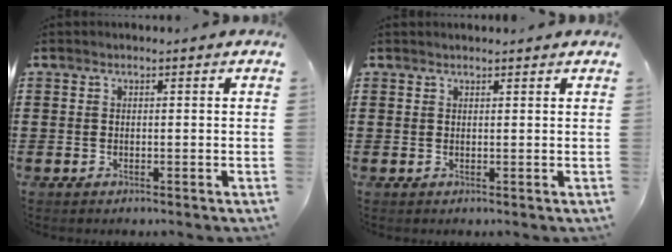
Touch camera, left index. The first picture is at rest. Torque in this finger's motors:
{"motor_torque": [0.51, -0.51, 0.24, 0.03]}